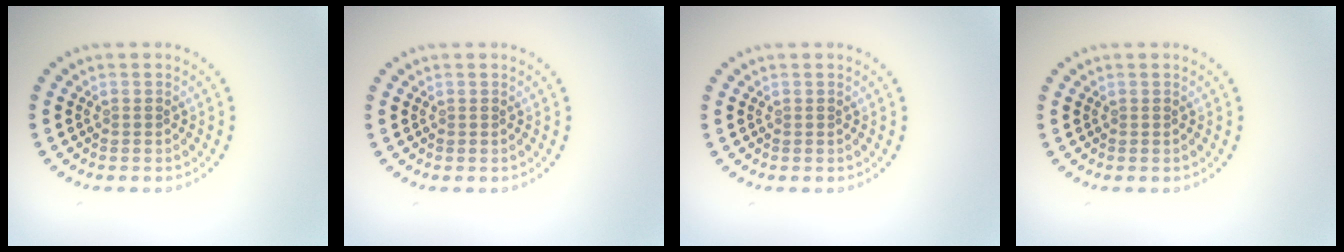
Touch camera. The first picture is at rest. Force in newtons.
{"total": 0.0}
{"total": 0.0}
{"total": 0.0}